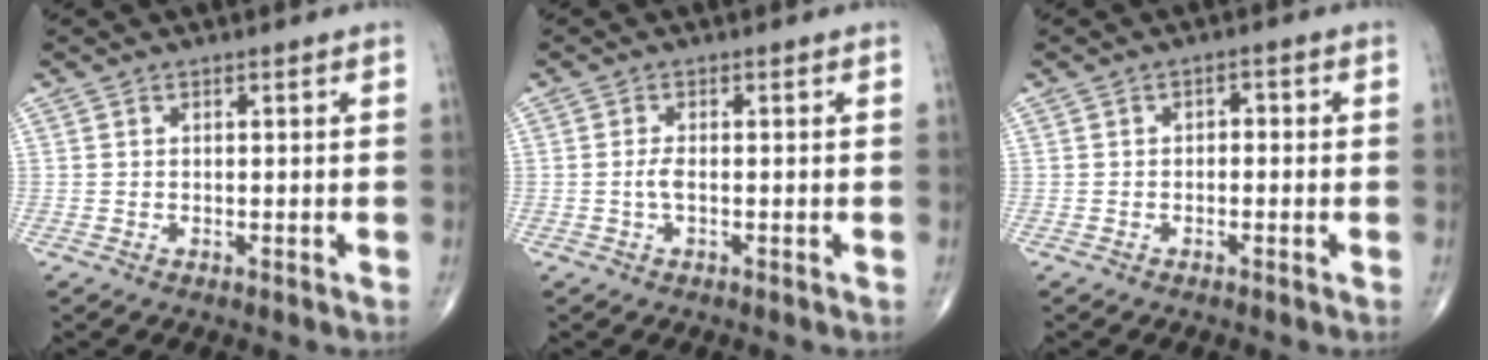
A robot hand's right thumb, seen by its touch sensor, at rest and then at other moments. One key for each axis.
{"total": 2.4, "fx": -0.4, "fy": 0.7, "fz": 2.3, "tx": -0.058, "ty": -0.002, "tz": -0.011}
{"total": 1.6, "fx": -0.3, "fy": 1.1, "fz": 1.2, "tx": -0.006, "ty": 0.008, "tz": -0.012}